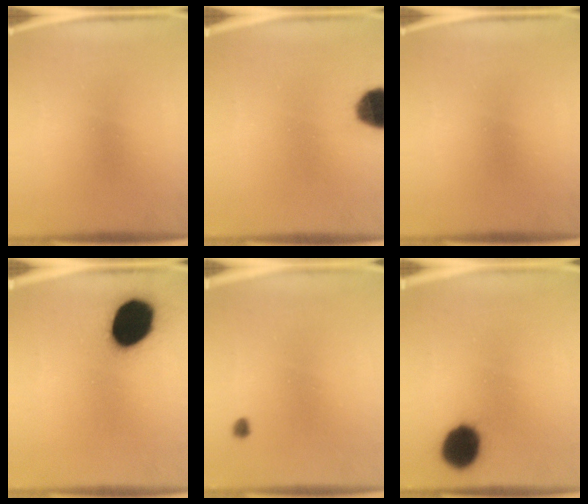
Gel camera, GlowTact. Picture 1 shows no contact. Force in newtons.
{"total": 8.6}
{"total": 0.0}
{"total": 17.3}
{"total": 0.9}
{"total": 10.7}